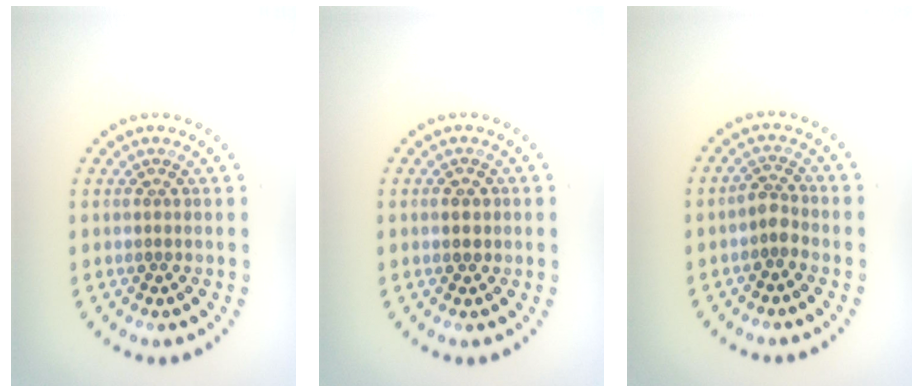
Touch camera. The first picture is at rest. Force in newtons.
{"total": 1.5, "press": 1.5, "slide": 0.1}
{"total": 1.7, "press": 1.4, "slide": 1.0}